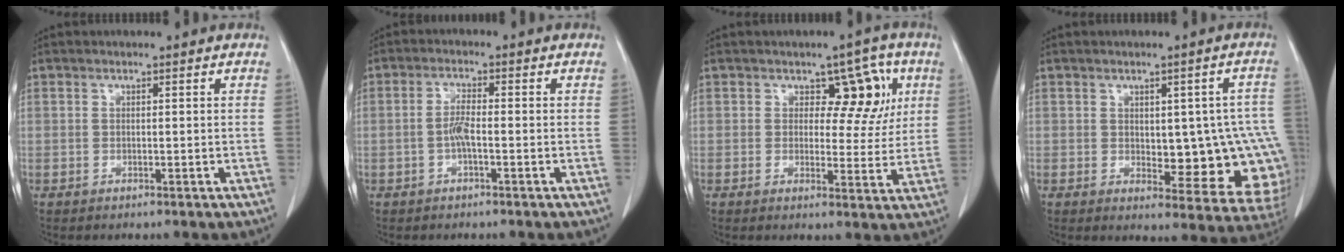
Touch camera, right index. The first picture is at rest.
{"total": 2.9, "force": [-0.8, 0.5, 2.7], "torque": [-0.057, 0.002, -0.017]}
{"total": 7.4, "force": [2.6, 4.6, 5.3], "torque": [-0.043, 0.018, 0.033]}
{"total": 13.6, "force": [-0.9, 5.5, 12.4], "torque": [-0.113, 0.012, 0.005]}